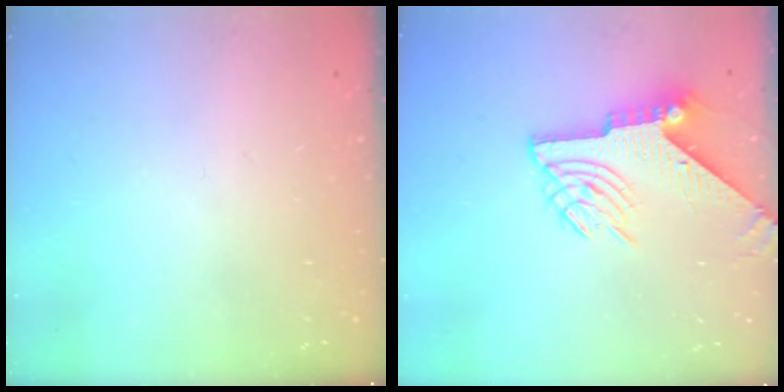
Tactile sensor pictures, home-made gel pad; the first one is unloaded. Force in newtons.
{"total": 9.8, "press": 9.7, "slide": 0.7}